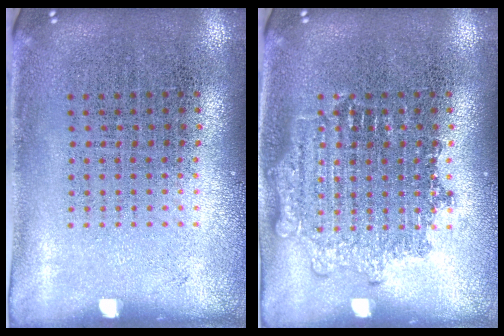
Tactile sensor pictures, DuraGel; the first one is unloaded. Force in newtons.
{"total": 2.2, "press": 2.2, "slide": 0.5}